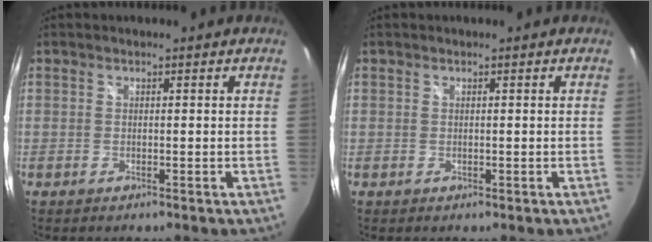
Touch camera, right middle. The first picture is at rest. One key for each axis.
{"total": 0.0}